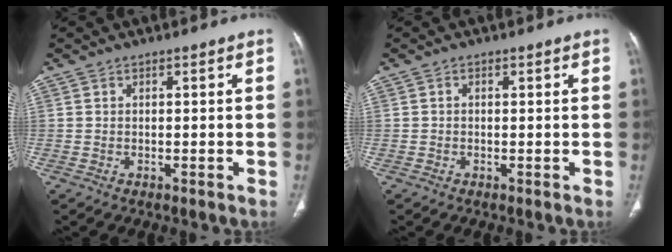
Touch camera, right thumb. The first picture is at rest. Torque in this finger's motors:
{"motor_torque": [-0.43, 0.16, -0.05, 0.47, -0.02]}